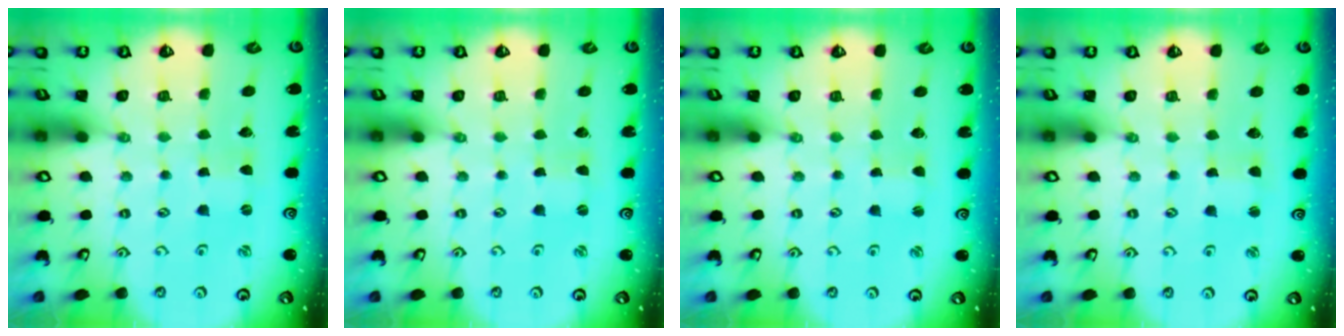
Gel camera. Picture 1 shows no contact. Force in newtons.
{"total": 0.0}
{"total": 0.6, "press": 0.6, "slide": 0.0}
{"total": 2.0, "press": 2.0, "slide": 0.3}